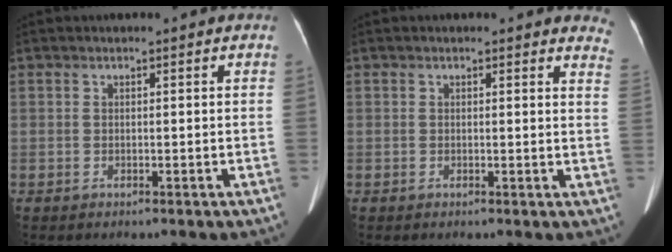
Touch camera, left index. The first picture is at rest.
{"total": 6.4, "force": [6.0, 2.0, 1.2], "torque": [0.015, -0.020, 0.028]}